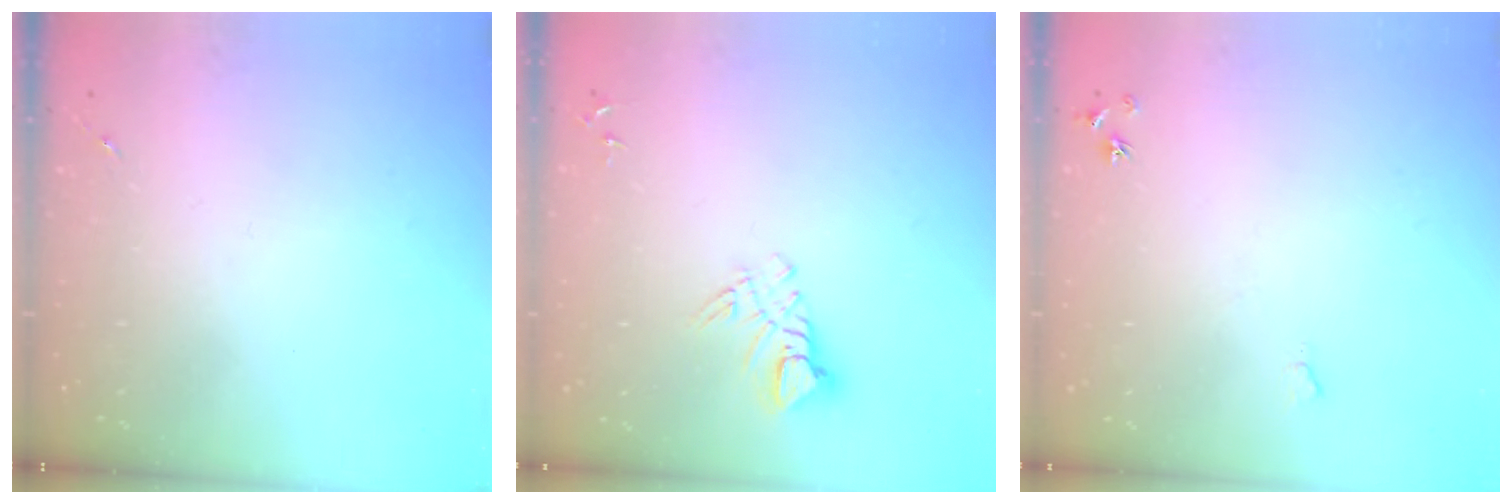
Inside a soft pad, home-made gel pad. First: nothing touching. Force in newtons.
{"total": 7.5, "press": 7.5, "slide": 0.7}
{"total": 4.7, "press": 4.7, "slide": 0.7}